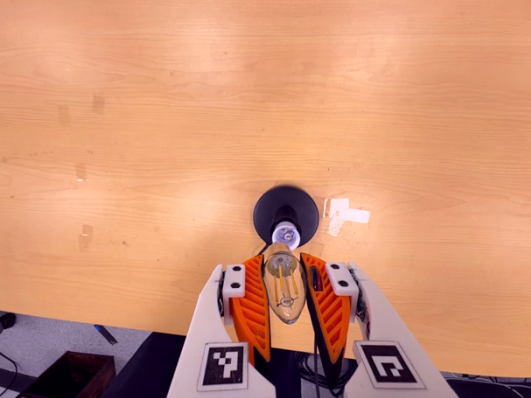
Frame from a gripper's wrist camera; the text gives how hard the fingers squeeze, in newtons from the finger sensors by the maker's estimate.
{"total": 19.8, "left": 21.8, "right": 17.9}